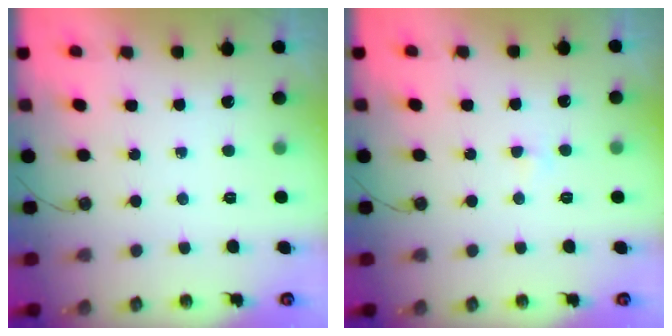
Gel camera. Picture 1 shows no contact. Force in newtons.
{"total": 2.1, "press": 2.1, "slide": 0.3}